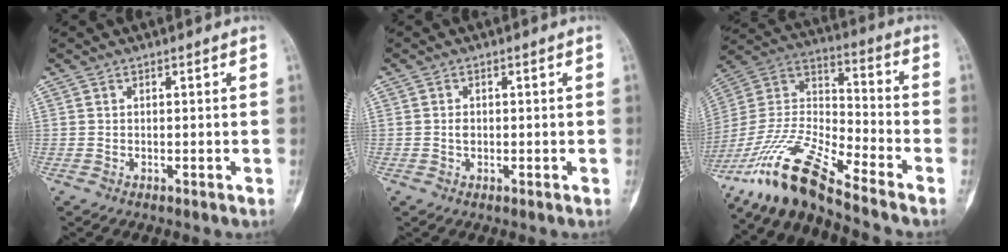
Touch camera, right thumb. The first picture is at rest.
{"total": 1.4, "force": [-0.1, 1.0, 0.9], "torque": [-0.009, 0.002, -0.002]}
{"total": 15.9, "force": [-13.2, 1.9, 8.8], "torque": [-0.186, 0.069, -0.258]}